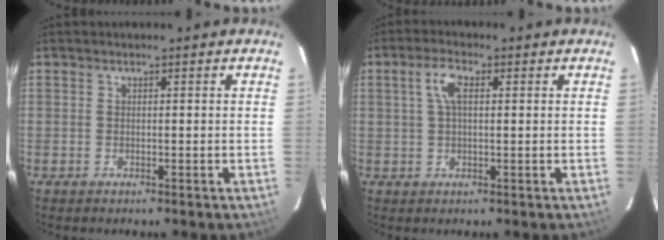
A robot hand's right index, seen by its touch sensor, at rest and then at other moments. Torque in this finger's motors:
{"motor_torque": [0.29, -0.17, 0.40, 0.09]}